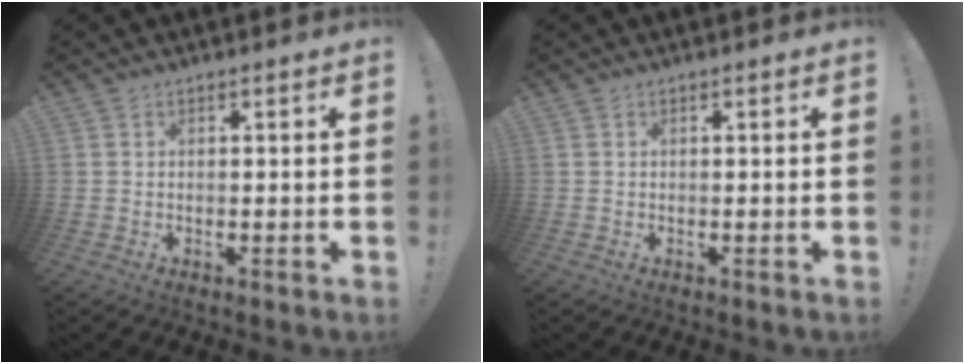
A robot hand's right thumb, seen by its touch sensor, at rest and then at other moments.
{"total": 0.0}